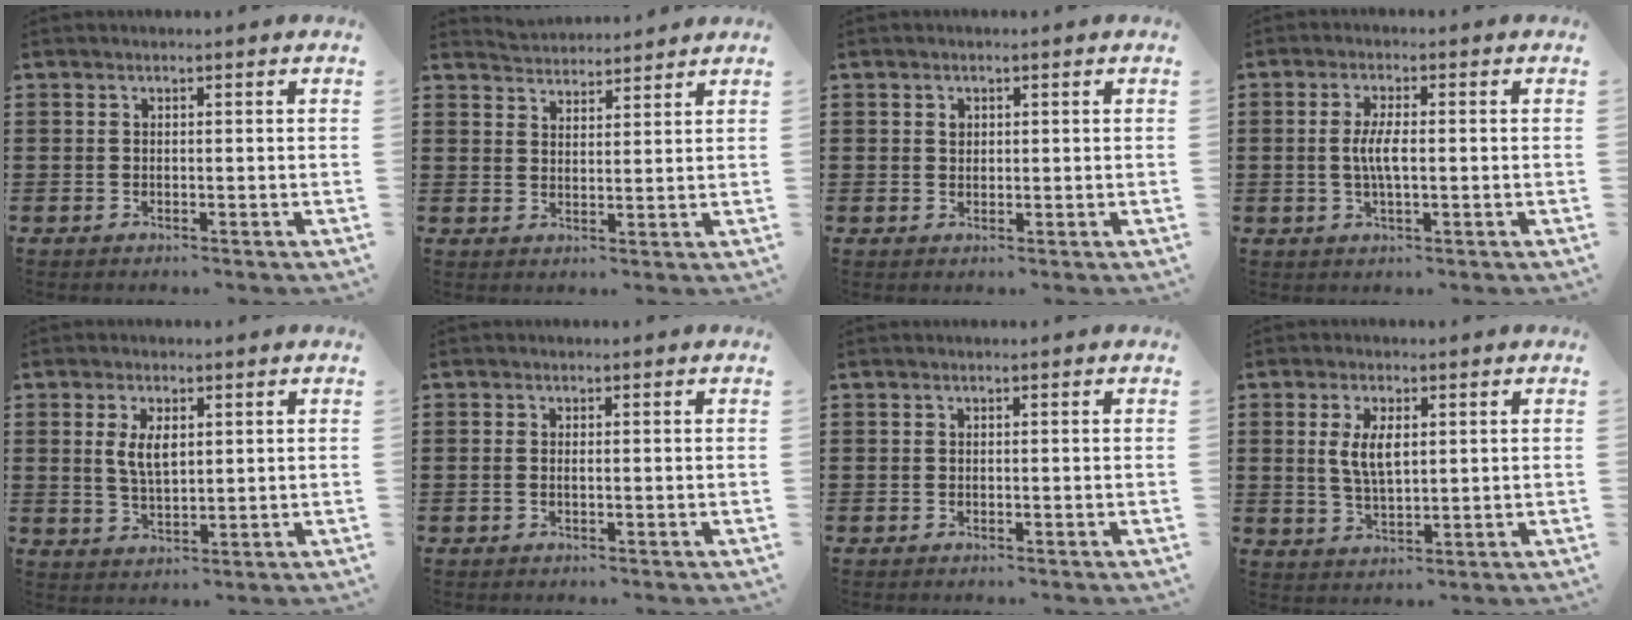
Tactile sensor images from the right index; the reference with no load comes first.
{"total": 3.0, "force": [2.9, -0.1, -0.8], "torque": [0.005, -0.013, 0.055]}
{"total": 0.9, "force": [0.4, 0.7, 0.3], "torque": [-0.008, 0.003, 0.007]}
{"total": 4.1, "force": [-0.3, 0.9, 4.0], "torque": [-0.087, -0.006, -0.011]}
{"total": 4.4, "force": [1.1, 2.0, 3.8], "torque": [-0.071, 0.003, 0.016]}
{"total": 0.6, "force": [-0.1, 0.2, 0.6], "torque": [-0.013, -0.002, 0.000]}
{"total": 0.0}
{"total": 5.1, "force": [1.0, 2.2, 4.5], "torque": [-0.094, 0.007, 0.017]}